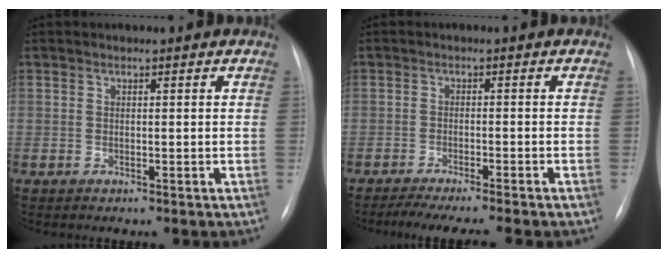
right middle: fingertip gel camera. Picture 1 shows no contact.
{"total": 9.3, "force": [-7.8, 0.1, 5.1], "torque": [-0.064, -0.016, -0.112]}